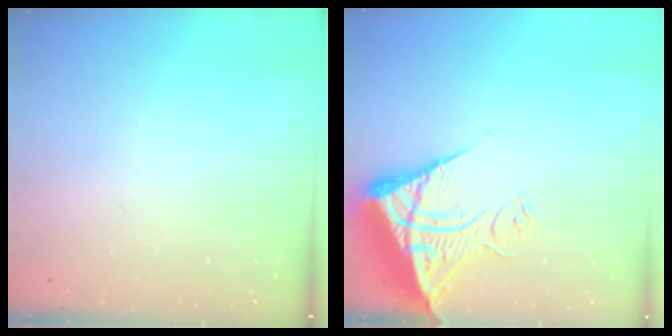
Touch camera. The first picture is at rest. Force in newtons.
{"total": 10.6, "press": 10.5, "slide": 1.1}